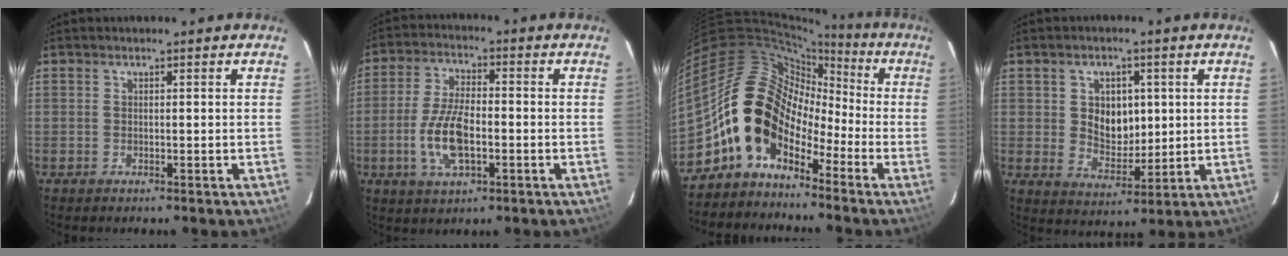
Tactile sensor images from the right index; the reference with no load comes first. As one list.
[{"total": 10.2, "force": [-2.7, 4.4, 8.8], "torque": [-0.182, 0.000, -0.049]}, {"total": 12.6, "force": [-5.7, 9.1, 6.6], "torque": [-0.116, 0.029, -0.120]}, {"total": 7.7, "force": [1.3, 5.8, 4.9], "torque": [-0.082, 0.004, 0.034]}]